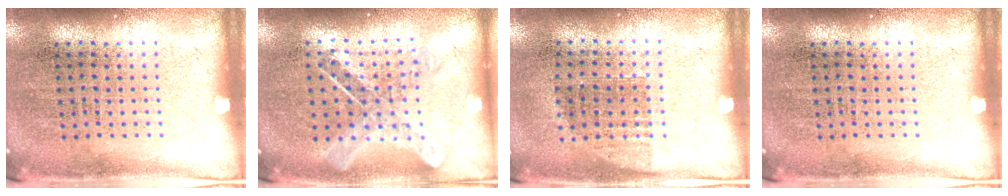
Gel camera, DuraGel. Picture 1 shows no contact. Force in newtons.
{"total": 0.9, "press": 0.8, "slide": 0.2}
{"total": 0.8, "press": 0.6, "slide": 0.4}
{"total": 0.0}